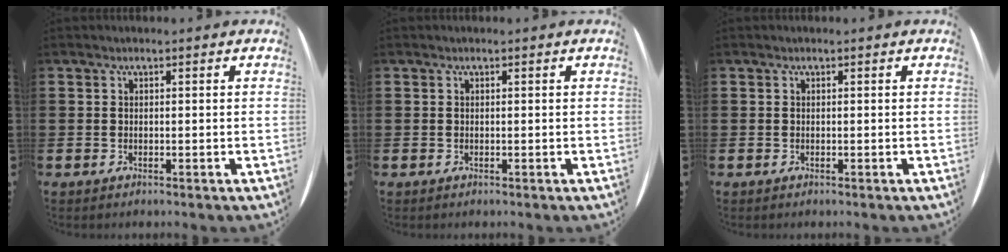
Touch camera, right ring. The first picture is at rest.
{"total": 0.0}
{"total": 0.0}